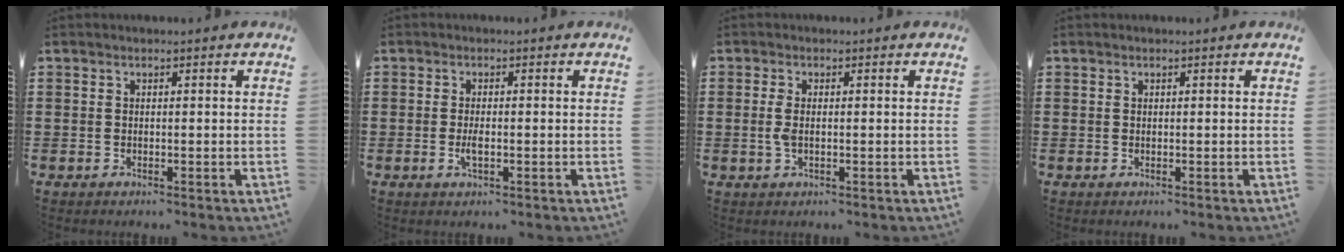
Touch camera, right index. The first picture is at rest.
{"total": 2.1, "force": [-0.4, 0.6, 2.0], "torque": [-0.044, -0.006, -0.009]}
{"total": 2.5, "force": [-0.1, 0.9, 2.3], "torque": [-0.067, -0.009, -0.009]}
{"total": 0.0}